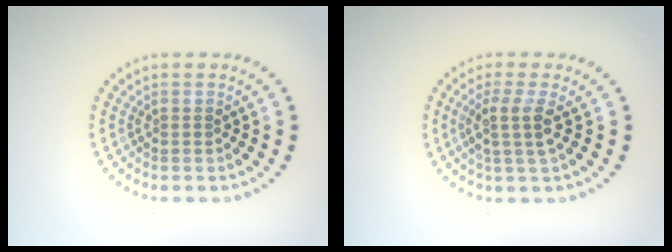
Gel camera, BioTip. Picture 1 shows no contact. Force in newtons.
{"total": 2.6, "press": 2.1, "slide": 1.6}